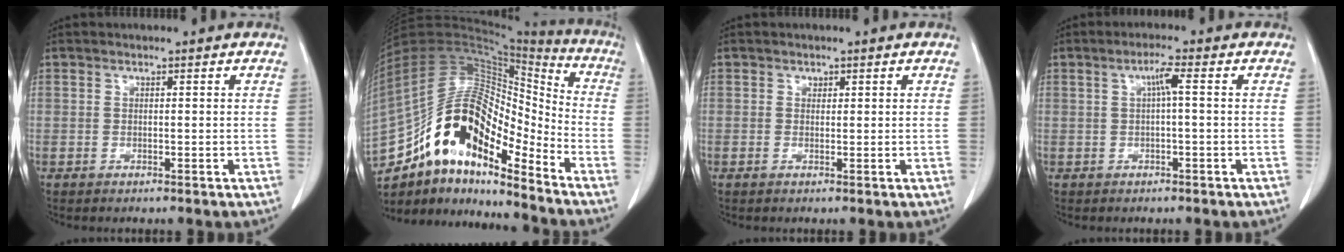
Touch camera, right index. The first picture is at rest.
{"total": 18.5, "force": [-12.3, 6.1, 12.4], "torque": [-0.221, 0.051, -0.213]}
{"total": 0.6, "force": [0.2, 0.5, 0.3], "torque": [-0.002, 0.000, 0.003]}
{"total": 2.5, "force": [0.4, 0.1, 2.5], "torque": [-0.045, 0.006, 0.006]}